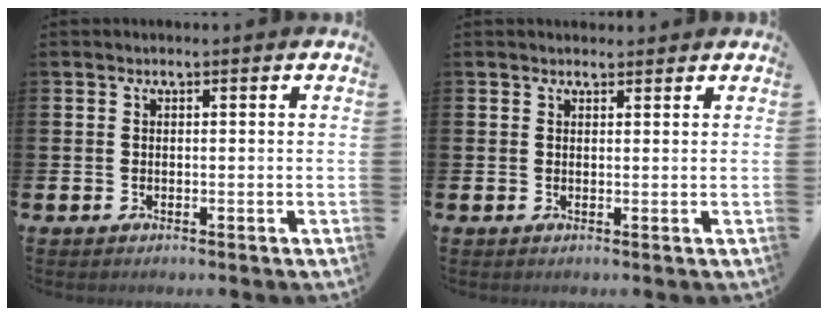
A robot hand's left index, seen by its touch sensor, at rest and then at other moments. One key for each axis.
{"total": 1.1, "fx": 1.0, "fy": 0.4, "fz": 0.1, "tx": 0.012, "ty": -0.001, "tz": 0.015}